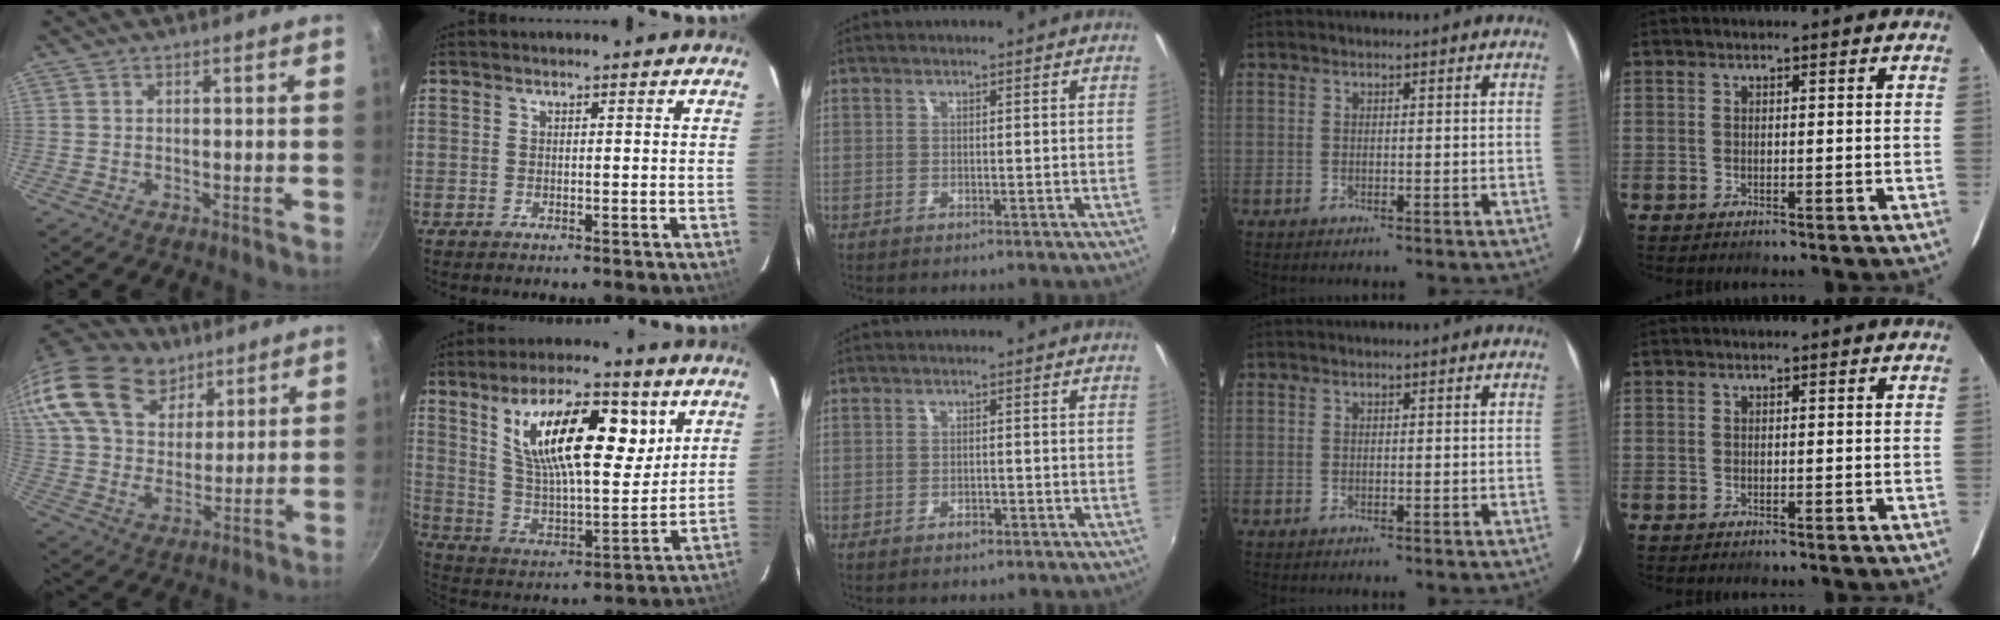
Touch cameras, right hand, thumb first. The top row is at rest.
{"thumb": {"total": 26.0, "force": [15.9, 16.2, 12.7], "torque": [-0.264, -0.007, 0.292]}, "index": {"total": 20.2, "force": [8.8, 7.6, 16.5], "torque": [-0.285, 0.011, 0.159]}, "middle": {"total": 1.5, "force": [-1.1, 0.7, 0.8], "torque": [-0.014, -0.001, -0.017]}}